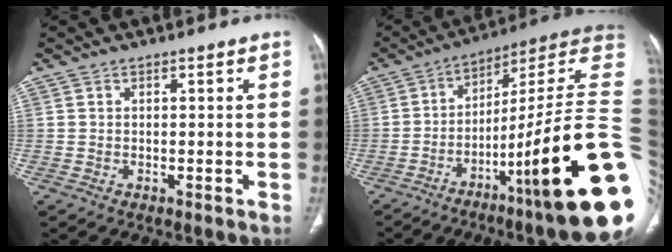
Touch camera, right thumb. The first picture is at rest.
{"total": 29.3, "force": [-6.5, 3.9, 28.3], "torque": [-0.321, 0.039, -0.104]}